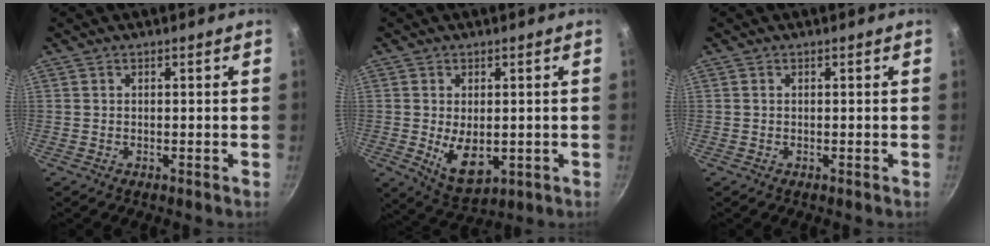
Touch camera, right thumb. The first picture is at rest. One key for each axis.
{"total": 8.1, "fx": -0.7, "fy": 4.7, "fz": 6.5, "tx": -0.099, "ty": -0.016, "tz": 0.007}
{"total": 0.0}